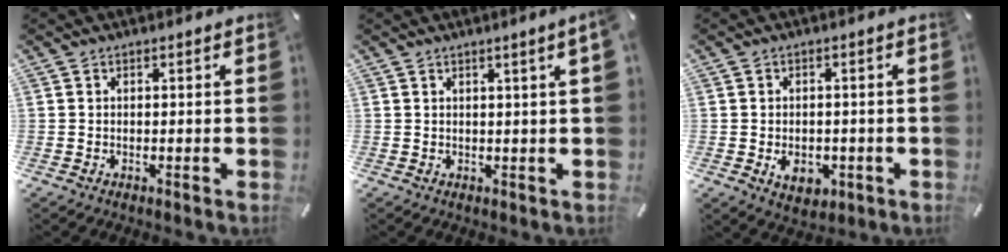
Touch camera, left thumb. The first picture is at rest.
{"total": 2.4, "force": [1.1, -0.3, 2.1], "torque": [-0.038, -0.003, 0.018]}
{"total": 5.4, "force": [-1.2, 4.5, 2.8], "torque": [-0.029, -0.002, -0.022]}